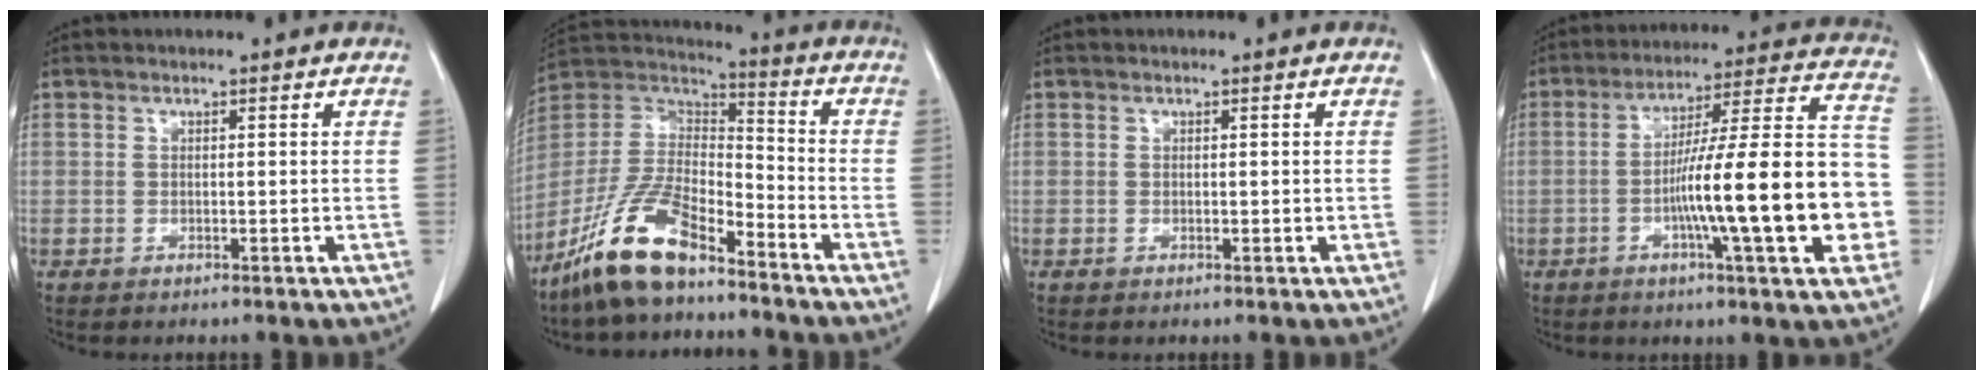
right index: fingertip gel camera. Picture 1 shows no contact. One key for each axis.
{"total": 14.1, "fx": -10.1, "fy": 3.9, "fz": 9.0, "tx": -0.186, "ty": 0.007, "tz": -0.191}
{"total": 0.6, "fx": 0.1, "fy": 0.3, "fz": 0.4, "tx": -0.008, "ty": 0.000, "tz": 0.003}
{"total": 21.1, "fx": -4.6, "fy": 1.9, "fz": 20.5, "tx": -0.255, "ty": 0.026, "tz": -0.066}